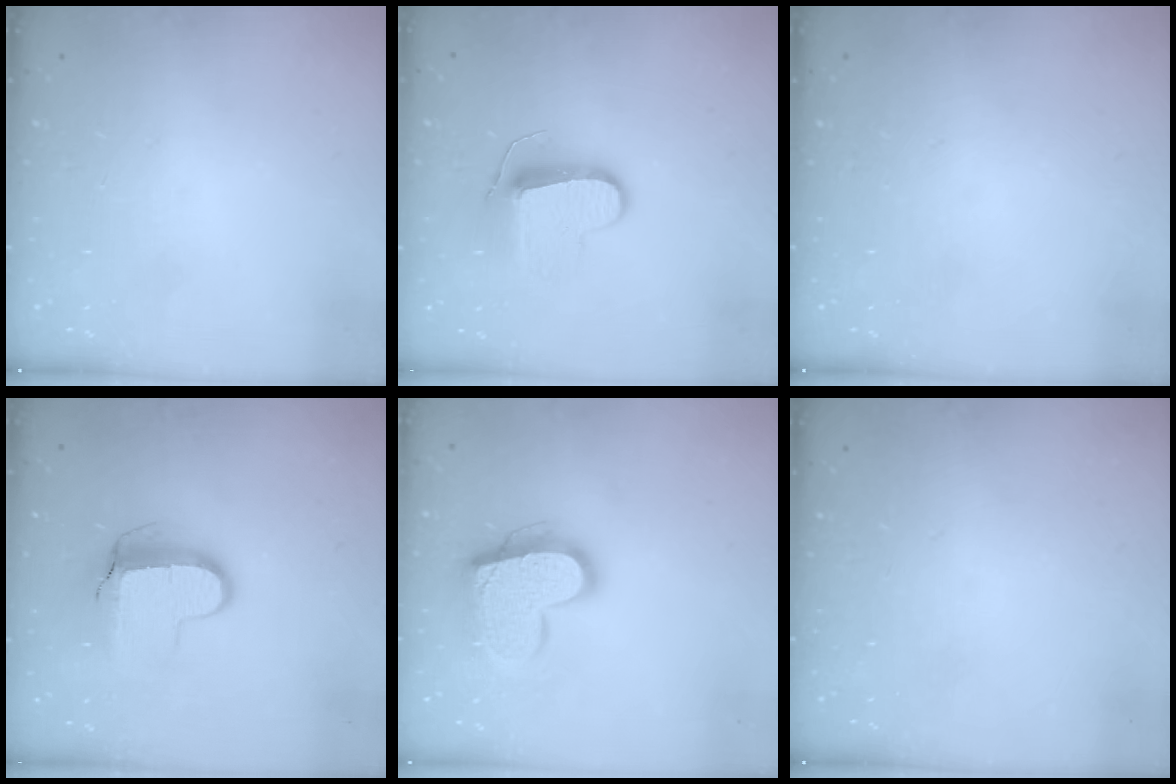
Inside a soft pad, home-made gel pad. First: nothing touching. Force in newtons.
{"total": 9.8, "press": 9.8, "slide": 0.5}
{"total": 0.0}
{"total": 9.9, "press": 9.8, "slide": 0.9}
{"total": 15.9, "press": 15.9, "slide": 0.9}
{"total": 0.0}